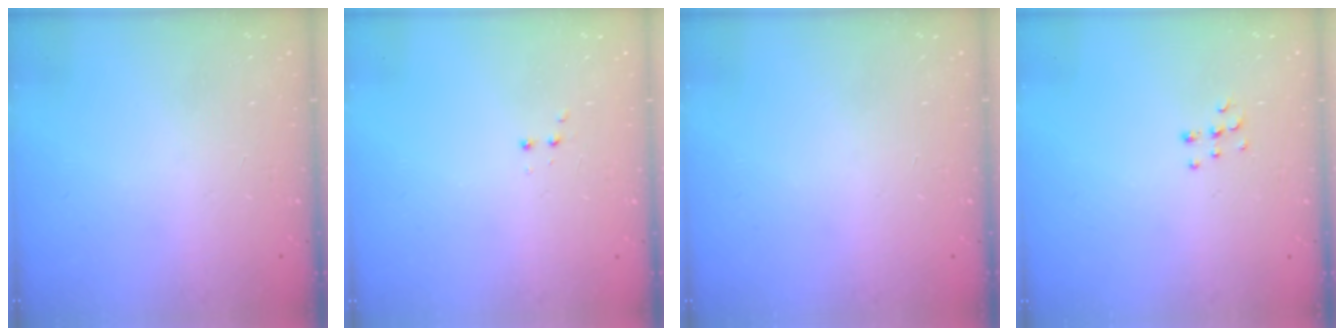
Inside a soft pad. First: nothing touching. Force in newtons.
{"total": 2.8, "press": 2.8, "slide": 0.6}
{"total": 0.0}
{"total": 5.8, "press": 5.8, "slide": 0.4}